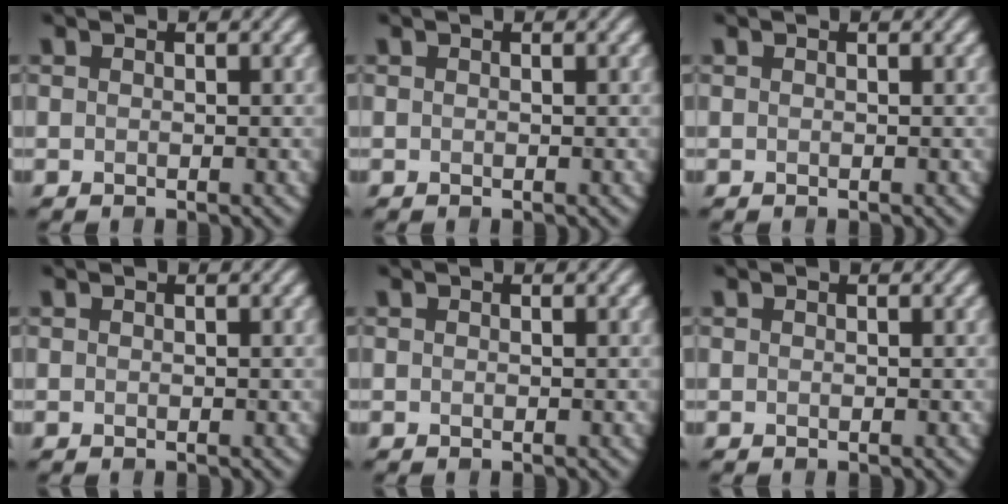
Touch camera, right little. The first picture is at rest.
{"total": 0.0}
{"total": 0.0}
{"total": 0.0}
{"total": 0.0}
{"total": 0.0}